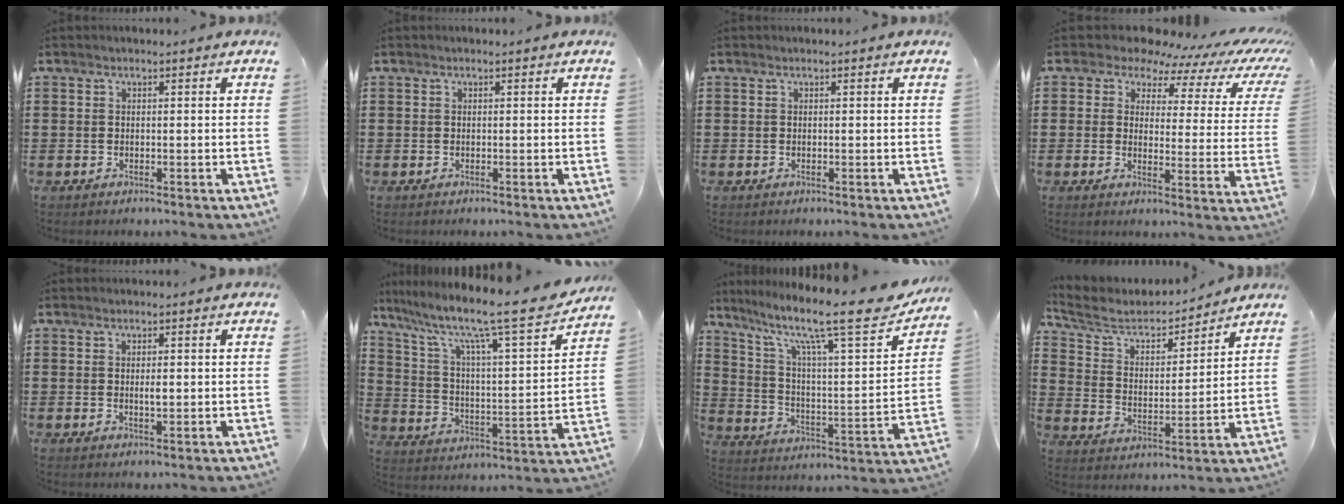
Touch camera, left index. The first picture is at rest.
{"total": 0.0}
{"total": 0.0}
{"total": 6.3, "force": [5.3, 2.9, 1.8], "torque": [-0.056, -0.032, 0.086]}
{"total": 1.6, "force": [0.1, 0.4, 1.6], "torque": [-0.029, 0.000, 0.002]}
{"total": 10.7, "force": [8.3, 0.8, 6.7], "torque": [-0.145, -0.064, 0.125]}
{"total": 14.3, "force": [10.5, 2.1, 9.5], "torque": [-0.186, -0.069, 0.162]}
{"total": 5.5, "force": [4.6, 2.1, 2.1], "torque": [-0.066, -0.025, 0.073]}